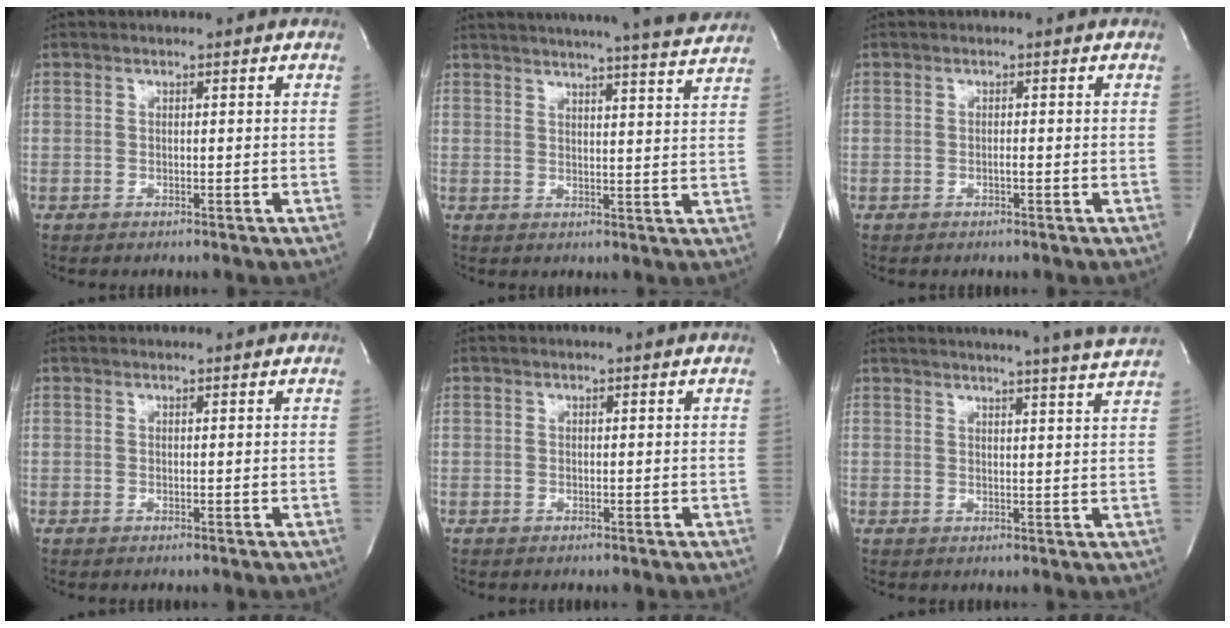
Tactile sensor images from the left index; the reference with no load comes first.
{"total": 19.4, "force": [18.1, -0.5, 7.1], "torque": [-0.111, -0.032, 0.223]}
{"total": 0.5, "force": [-0.3, 0.0, 0.4], "torque": [-0.009, 0.000, -0.004]}
{"total": 2.2, "force": [2.1, 0.0, 0.3], "torque": [-0.008, 0.017, 0.028]}
{"total": 0.7, "force": [0.6, -0.1, 0.2], "torque": [-0.007, -0.001, 0.011]}
{"total": 16.2, "force": [15.2, -1.7, 5.5], "torque": [-0.094, -0.046, 0.181]}